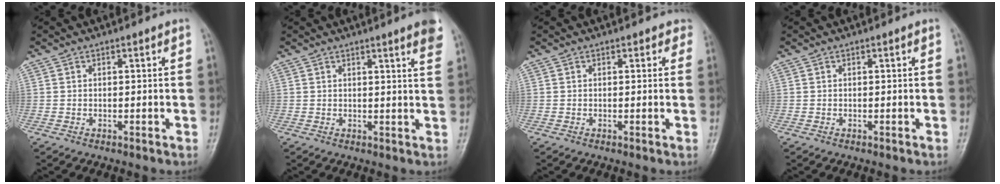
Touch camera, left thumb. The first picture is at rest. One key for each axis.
{"total": 5.6, "fx": 3.9, "fy": 0.3, "fz": 4.0, "tx": -0.042, "ty": -0.013, "tz": 0.038}
{"total": 1.7, "fx": 1.2, "fy": 1.1, "fz": 0.4, "tx": 0.018, "ty": -0.004, "tz": 0.000}
{"total": 0.0}